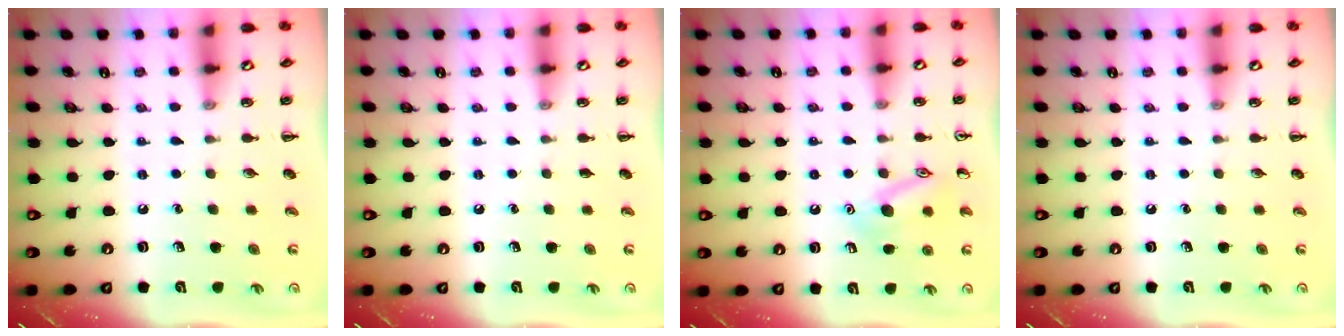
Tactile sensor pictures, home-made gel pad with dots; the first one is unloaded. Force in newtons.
{"total": 0.0}
{"total": 12.2, "press": 12.2, "slide": 0.8}
{"total": 0.0}